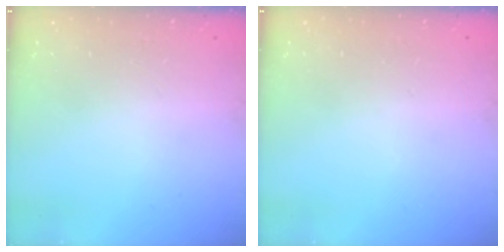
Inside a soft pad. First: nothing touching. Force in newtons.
{"total": 0.0}